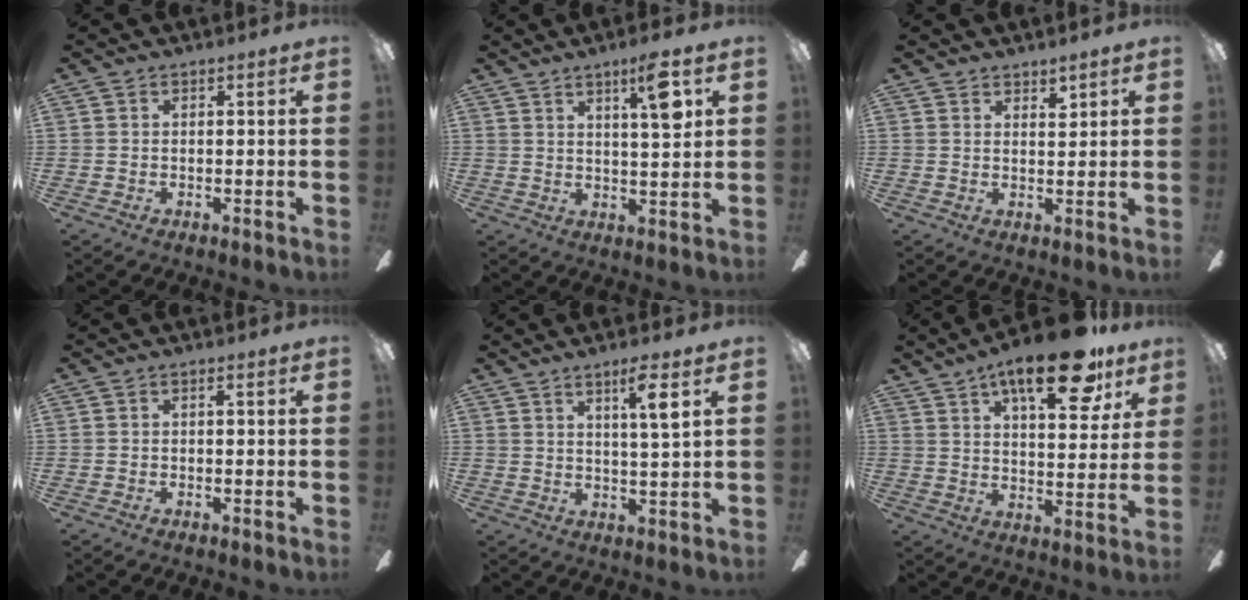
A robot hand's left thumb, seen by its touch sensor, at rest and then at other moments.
{"total": 9.0, "force": [4.4, 1.9, 7.6], "torque": [-0.108, -0.013, 0.062]}
{"total": 2.8, "force": [2.5, 1.0, 1.0], "torque": [-0.006, -0.013, 0.041]}
{"total": 1.0, "force": [-0.4, 0.5, 0.8], "torque": [-0.016, 0.006, -0.010]}
{"total": 6.0, "force": [3.3, 0.1, 5.0], "torque": [-0.081, -0.008, 0.046]}
{"total": 18.4, "force": [11.2, 6.7, 13.0], "torque": [-0.190, -0.045, 0.175]}